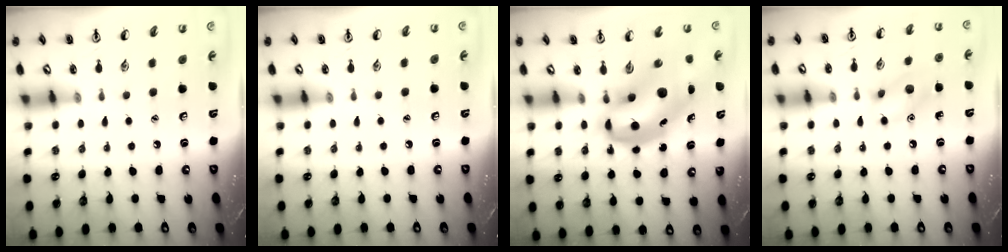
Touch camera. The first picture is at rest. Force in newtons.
{"total": 0.0}
{"total": 10.0, "press": 9.5, "slide": 2.9}
{"total": 8.6, "press": 8.6, "slide": 0.7}